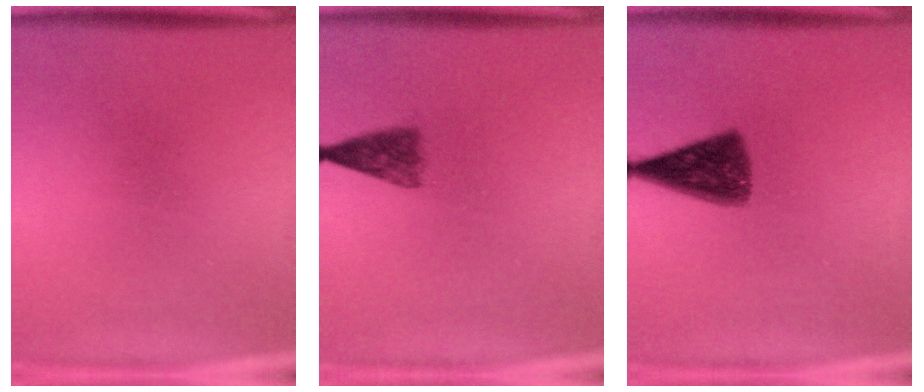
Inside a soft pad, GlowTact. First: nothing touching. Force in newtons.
{"total": 3.4}
{"total": 8.3}